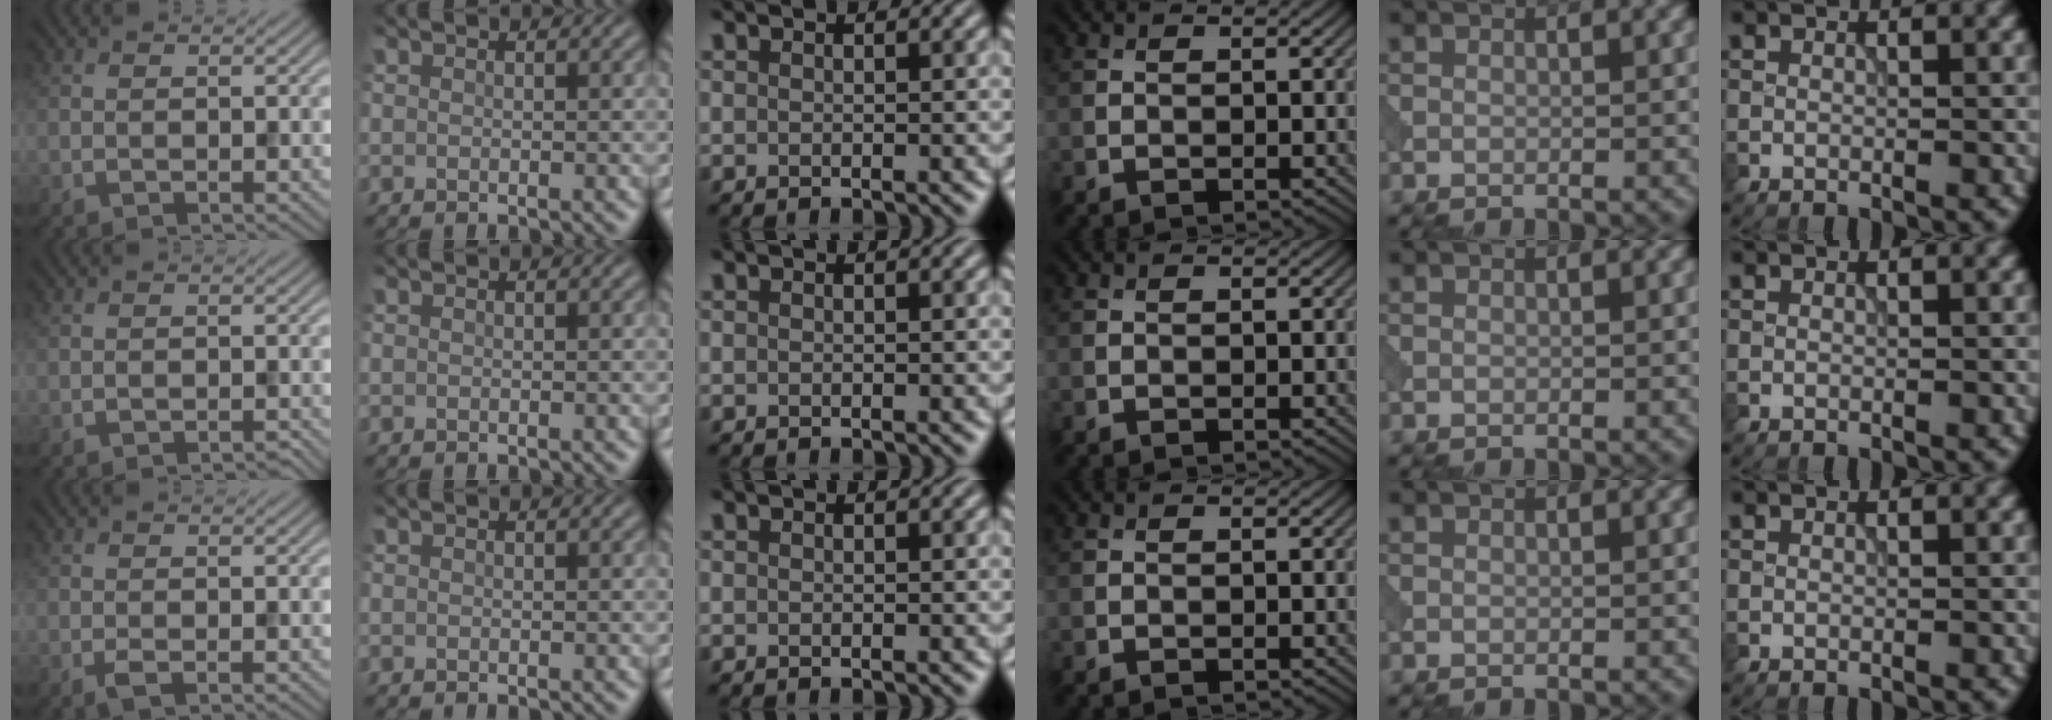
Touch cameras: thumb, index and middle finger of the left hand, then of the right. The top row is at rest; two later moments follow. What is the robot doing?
{"motion": "open", "object": "sandwich press"}